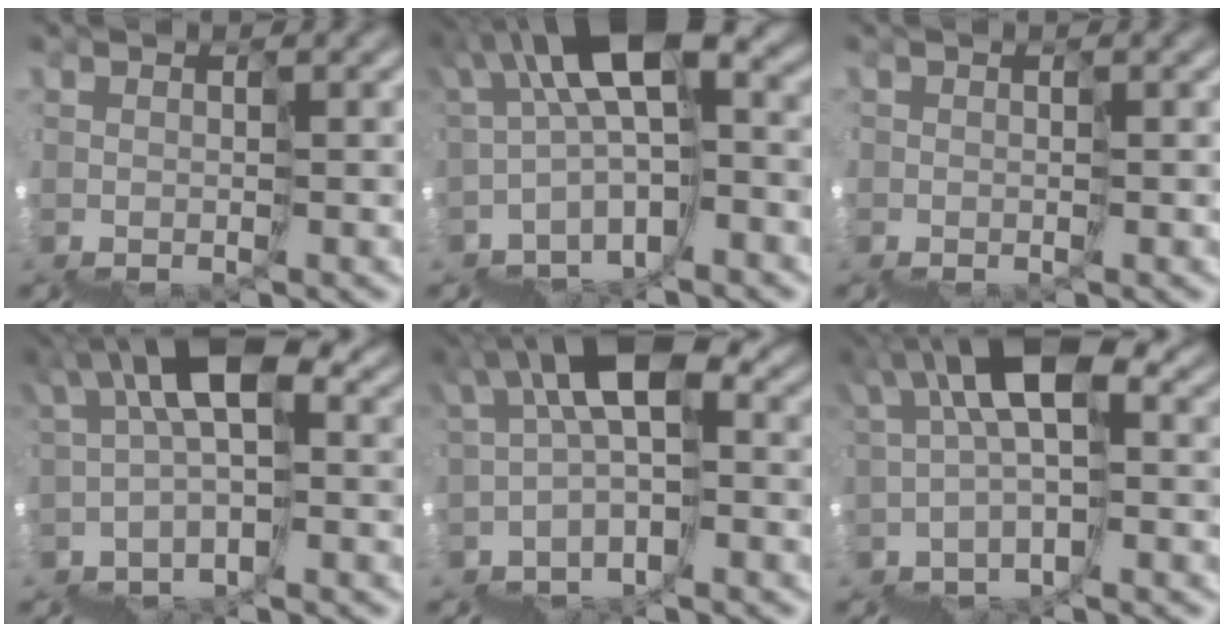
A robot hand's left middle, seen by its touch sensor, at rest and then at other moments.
{"total": 7.0, "force": [0.3, 2.2, 6.6], "torque": [-0.120, 0.041, -0.003]}
{"total": 0.9, "force": [-0.7, 0.6, 0.3], "torque": [-0.013, -0.004, -0.011]}
{"total": 4.6, "force": [0.9, 1.9, 4.1], "torque": [-0.074, 0.036, 0.000]}
{"total": 4.7, "force": [0.1, 2.0, 4.2], "torque": [-0.079, 0.034, -0.012]}
{"total": 5.1, "force": [1.4, 1.9, 4.5], "torque": [-0.083, 0.038, 0.009]}